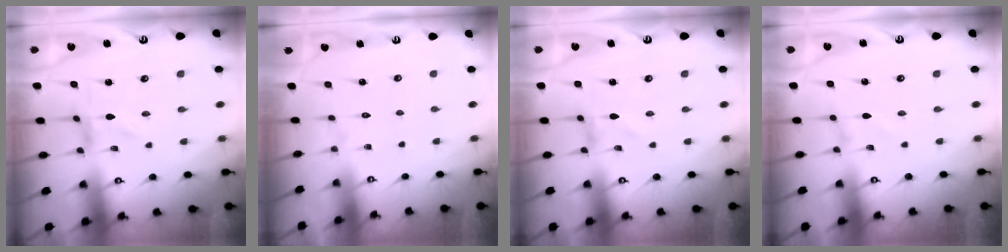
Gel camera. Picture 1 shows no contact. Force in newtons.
{"total": 1.7, "press": 1.7, "slide": 0.1}
{"total": 0.0}
{"total": 1.4, "press": 1.4, "slide": 0.0}